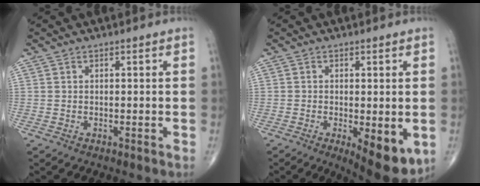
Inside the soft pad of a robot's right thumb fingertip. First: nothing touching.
{"total": 9.2, "force": [-2.6, 3.5, 8.2], "torque": [-0.111, -0.020, -0.033]}